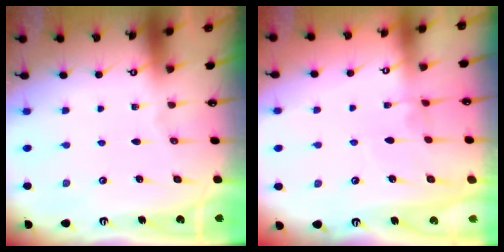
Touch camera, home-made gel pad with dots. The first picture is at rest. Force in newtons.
{"total": 2.8, "press": 2.7, "slide": 0.4}